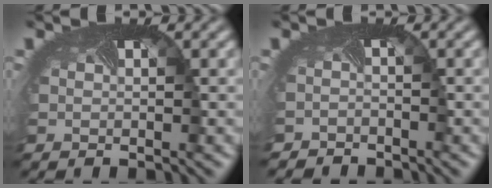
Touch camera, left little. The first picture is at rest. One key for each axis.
{"total": 2.2, "fx": -2.1, "fy": 0.3, "fz": -0.8, "tx": 0.012, "ty": -0.018, "tz": -0.038}